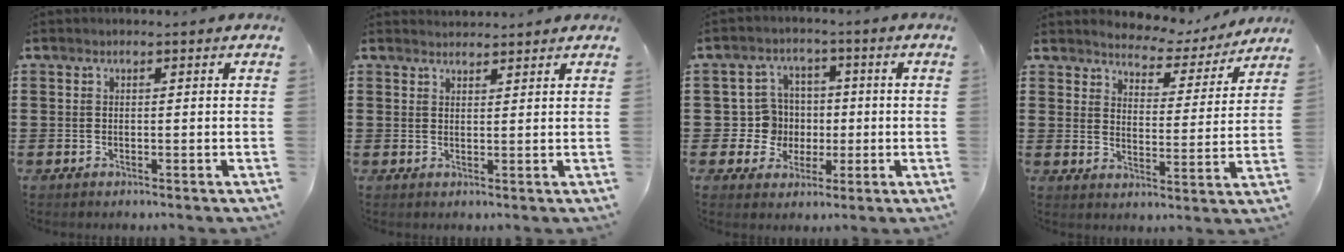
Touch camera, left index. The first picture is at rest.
{"total": 1.5, "force": [1.4, 0.1, 0.0], "torque": [-0.002, 0.001, 0.028]}
{"total": 6.5, "force": [-0.1, 6.4, 1.4], "torque": [-0.048, 0.012, 0.002]}
{"total": 3.8, "force": [3.7, 0.6, -0.2], "torque": [-0.023, -0.031, 0.059]}